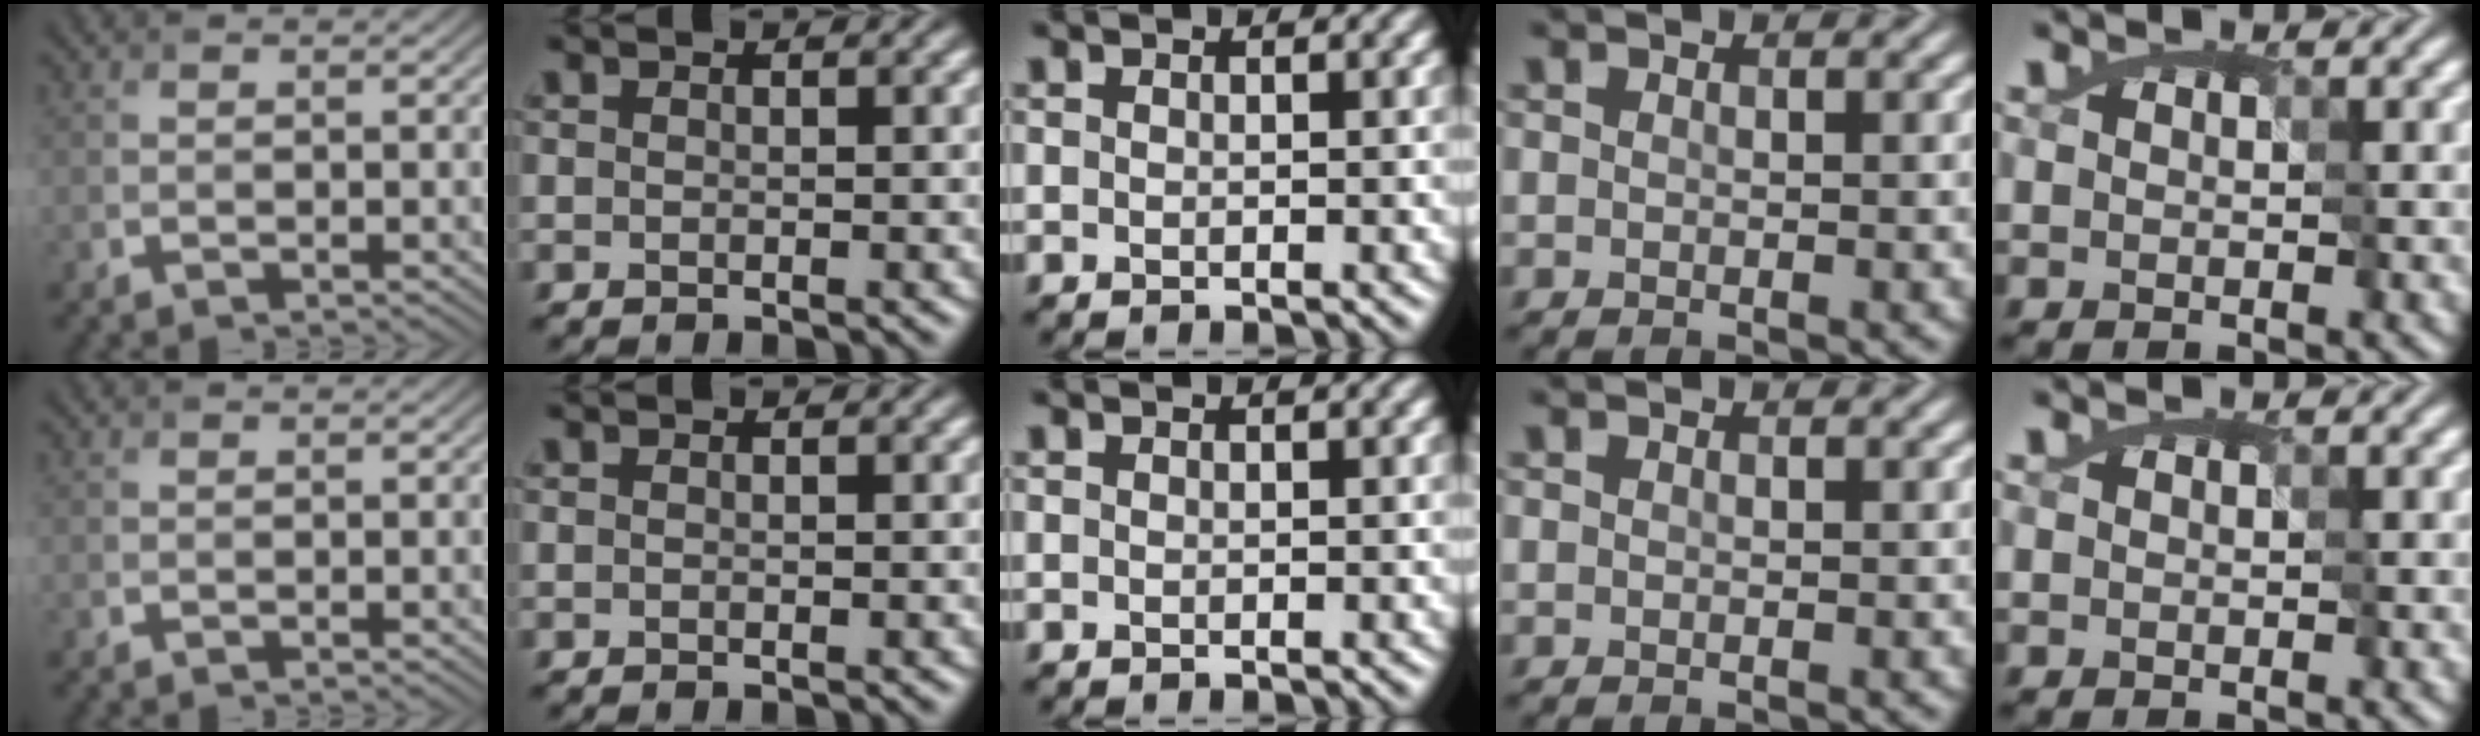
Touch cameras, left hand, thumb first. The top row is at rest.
{}